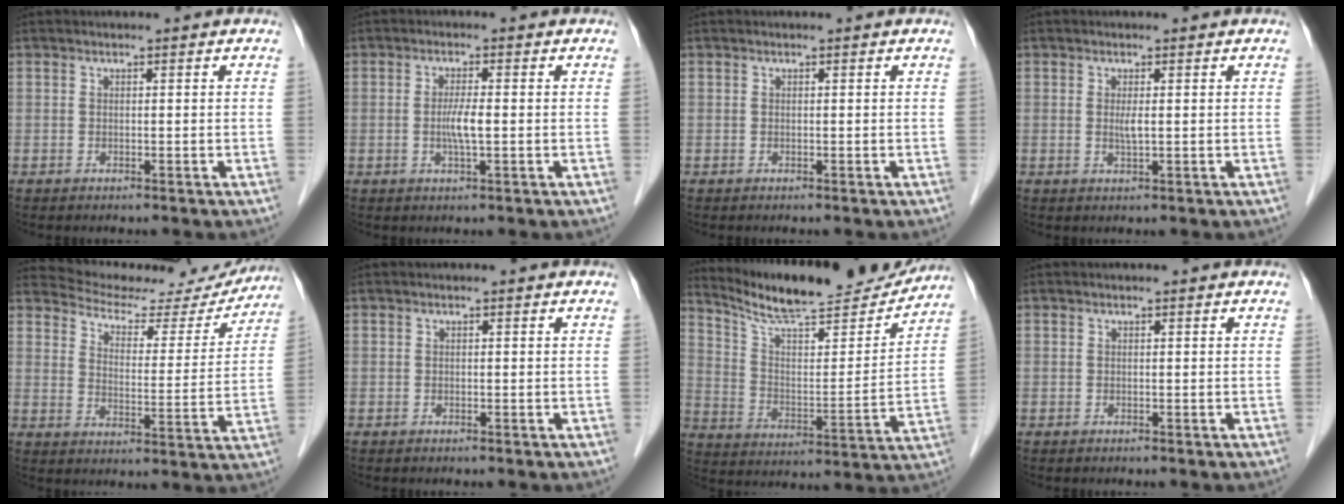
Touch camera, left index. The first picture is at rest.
{"total": 3.2, "force": [-0.4, 0.2, 3.2], "torque": [-0.064, -0.003, -0.007]}
{"total": 0.0}
{"total": 1.5, "force": [0.2, 0.1, 1.5], "torque": [-0.034, -0.002, 0.004]}
{"total": 17.2, "force": [16.6, 3.8, 2.6], "torque": [-0.032, -0.023, 0.211]}
{"total": 0.0}
{"total": 19.4, "force": [18.0, 2.1, 6.7], "torque": [-0.122, -0.024, 0.276]}
{"total": 0.0}